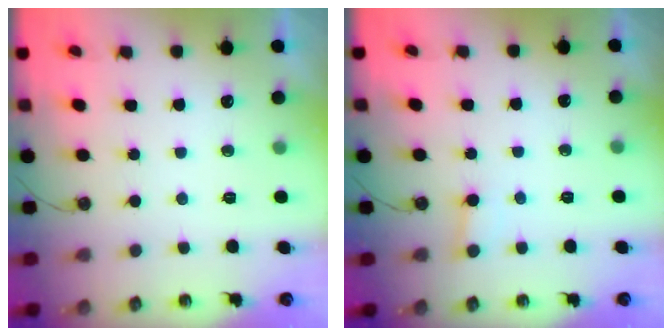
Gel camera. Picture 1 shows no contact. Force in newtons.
{"total": 2.6, "press": 2.6, "slide": 0.1}